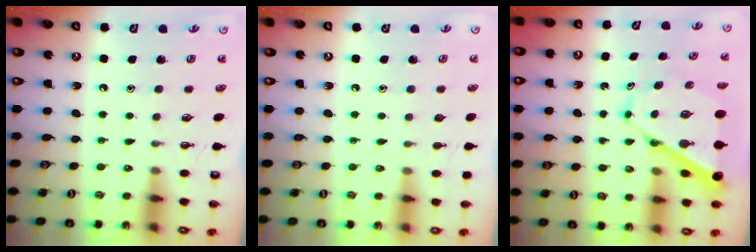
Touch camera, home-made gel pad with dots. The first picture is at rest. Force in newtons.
{"total": 0.0}
{"total": 10.1, "press": 10.0, "slide": 0.9}